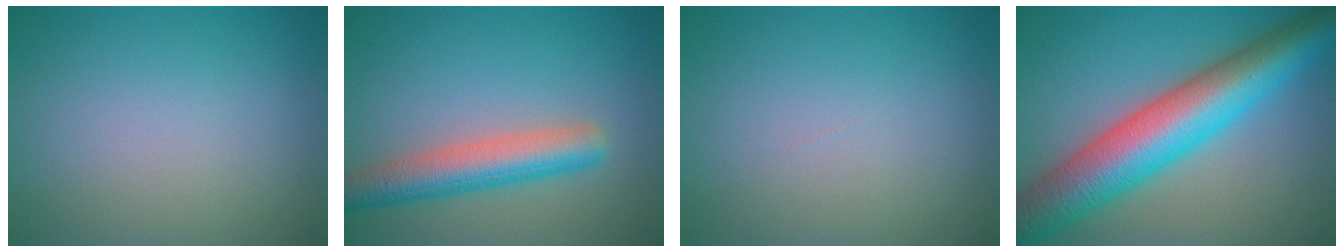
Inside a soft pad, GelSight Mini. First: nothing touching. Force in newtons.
{"total": 5.3, "press": 5.3, "slide": 0.2}
{"total": 0.0}
{"total": 11.6, "press": 11.6, "slide": 0.4}